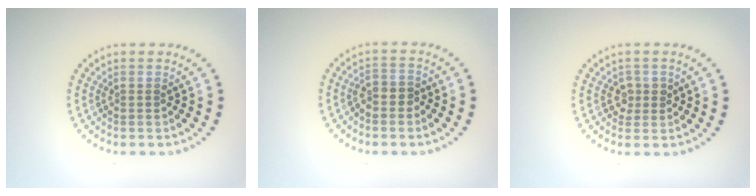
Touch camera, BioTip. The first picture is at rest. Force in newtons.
{"total": 1.9, "press": 1.6, "slide": 0.9}
{"total": 1.6, "press": 1.4, "slide": 0.6}